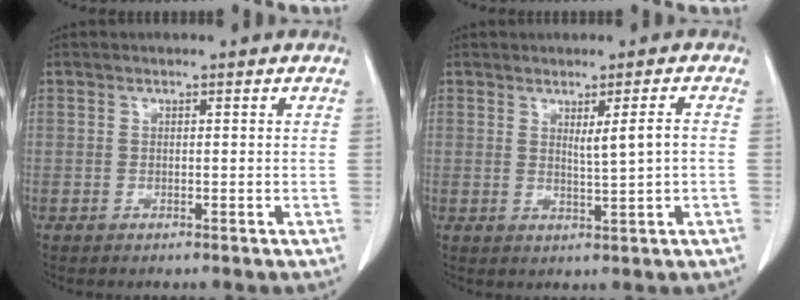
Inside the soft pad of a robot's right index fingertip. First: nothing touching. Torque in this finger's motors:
{"motor_torque": [0.40, -0.08, 0.09, 0.05]}